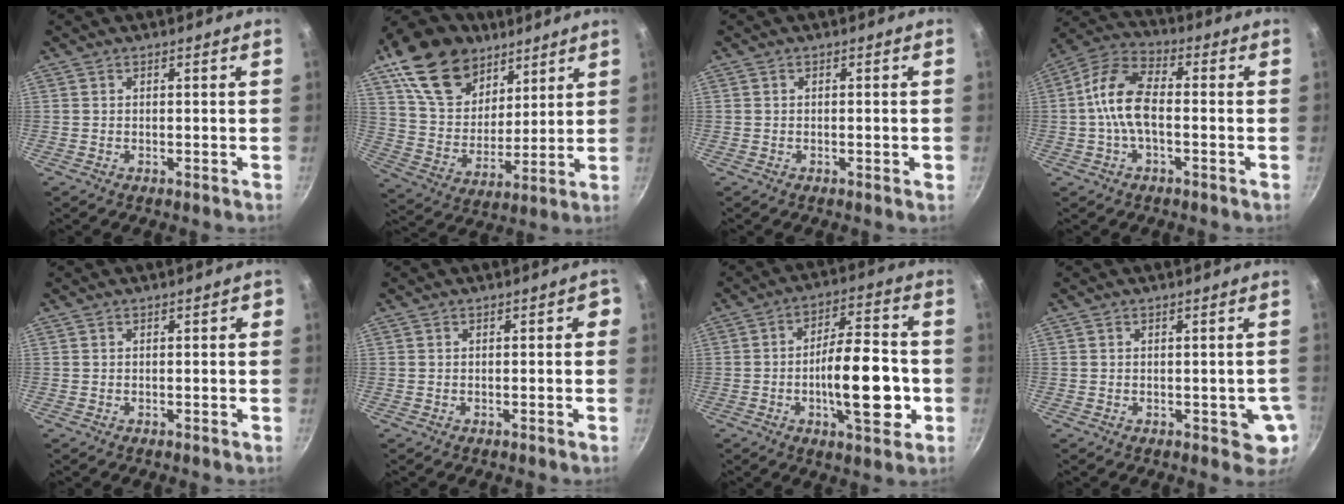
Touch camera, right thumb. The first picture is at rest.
{"total": 21.1, "force": [12.1, 13.9, 10.3], "torque": [-0.151, -0.047, 0.225]}
{"total": 1.1, "force": [-0.3, 0.2, 1.1], "torque": [-0.016, 0.001, -0.005]}
{"total": 10.4, "force": [-1.2, 5.2, 8.9], "torque": [-0.169, 0.037, -0.039]}
{"total": 1.2, "force": [-0.4, 0.6, 1.0], "torque": [-0.012, 0.010, -0.004]}
{"total": 1.7, "force": [-0.7, 0.9, 1.2], "torque": [-0.003, 0.023, -0.006]}
{"total": 15.6, "force": [-3.6, 6.0, 14.0], "torque": [-0.185, 0.035, -0.057]}
{"total": 4.8, "force": [-1.1, 2.5, 4.0], "torque": [-0.023, 0.005, -0.012]}